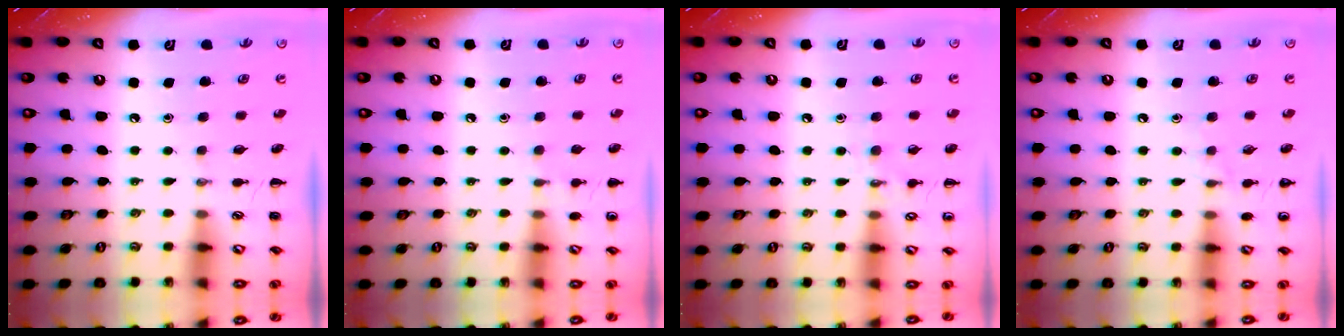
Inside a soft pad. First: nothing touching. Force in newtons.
{"total": 5.4, "press": 5.2, "slide": 1.5}
{"total": 6.4, "press": 6.2, "slide": 1.6}
{"total": 4.0, "press": 3.7, "slide": 1.5}